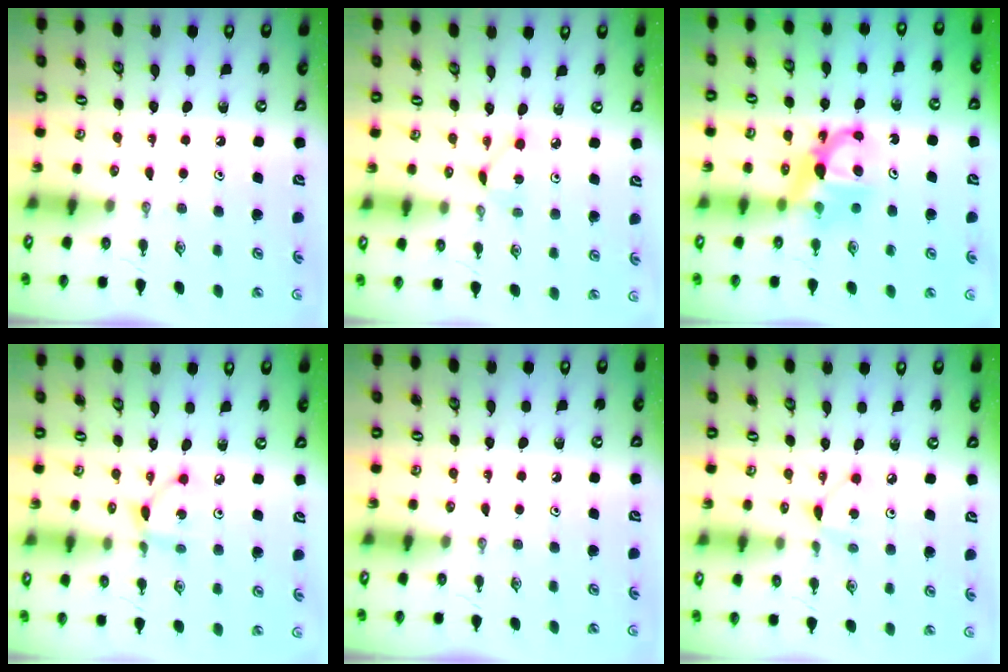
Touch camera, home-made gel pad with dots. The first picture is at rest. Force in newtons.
{"total": 3.8, "press": 3.8, "slide": 0.2}
{"total": 7.1, "press": 7.1, "slide": 0.3}
{"total": 4.5, "press": 4.5, "slide": 0.1}
{"total": 0.0}
{"total": 5.1, "press": 5.1, "slide": 0.4}